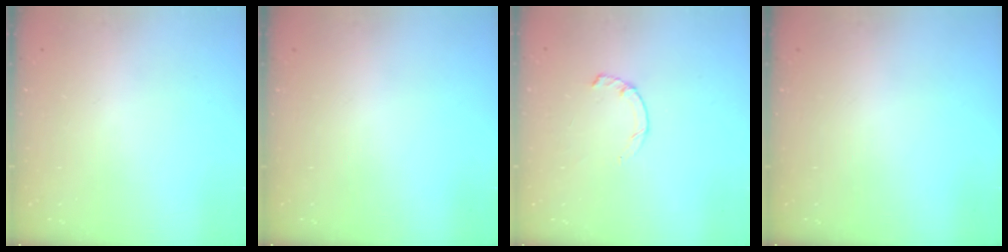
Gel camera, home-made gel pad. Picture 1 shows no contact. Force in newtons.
{"total": 0.0}
{"total": 2.3, "press": 2.3, "slide": 0.4}
{"total": 0.0}